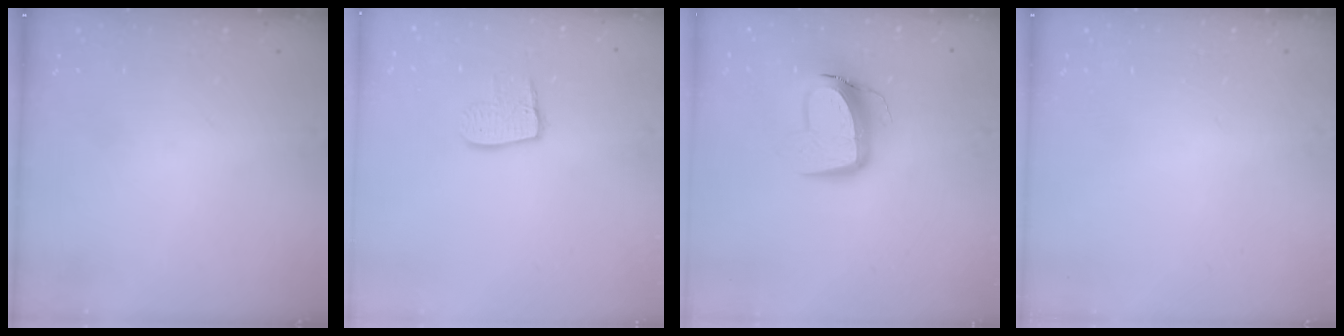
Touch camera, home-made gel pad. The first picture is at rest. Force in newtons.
{"total": 8.7, "press": 8.6, "slide": 0.7}
{"total": 11.5, "press": 11.4, "slide": 1.2}
{"total": 0.0}